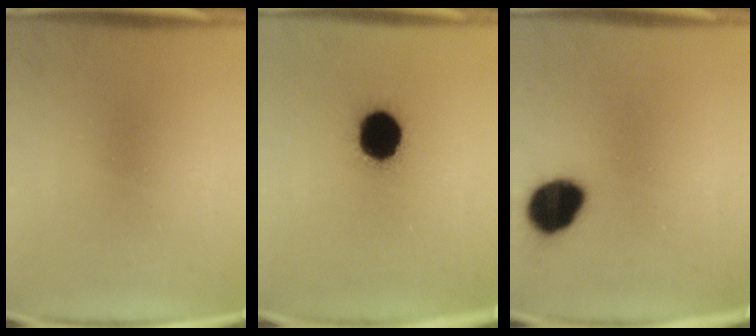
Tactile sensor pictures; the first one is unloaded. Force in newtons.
{"total": 15.4}
{"total": 11.7}